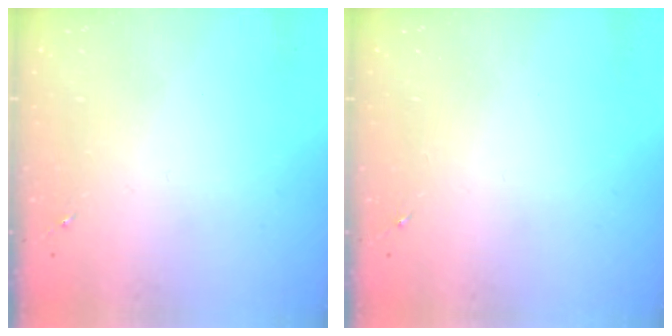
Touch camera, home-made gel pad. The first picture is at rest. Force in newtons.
{"total": 0.0}